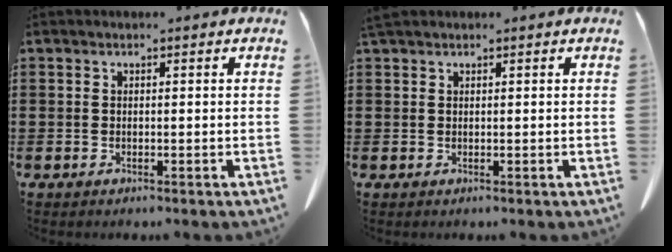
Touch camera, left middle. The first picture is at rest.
{"total": 1.0, "force": [0.9, 0.1, 0.4], "torque": [-0.012, -0.002, 0.018]}